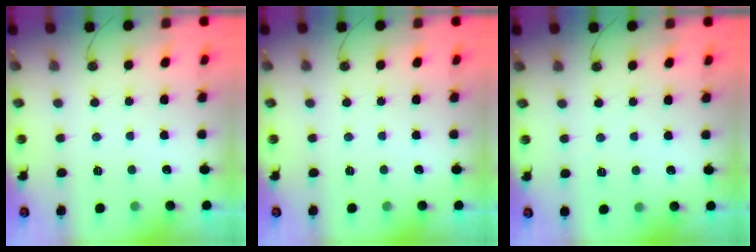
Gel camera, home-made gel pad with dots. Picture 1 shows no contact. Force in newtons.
{"total": 0.0}
{"total": 1.6, "press": 1.5, "slide": 0.5}